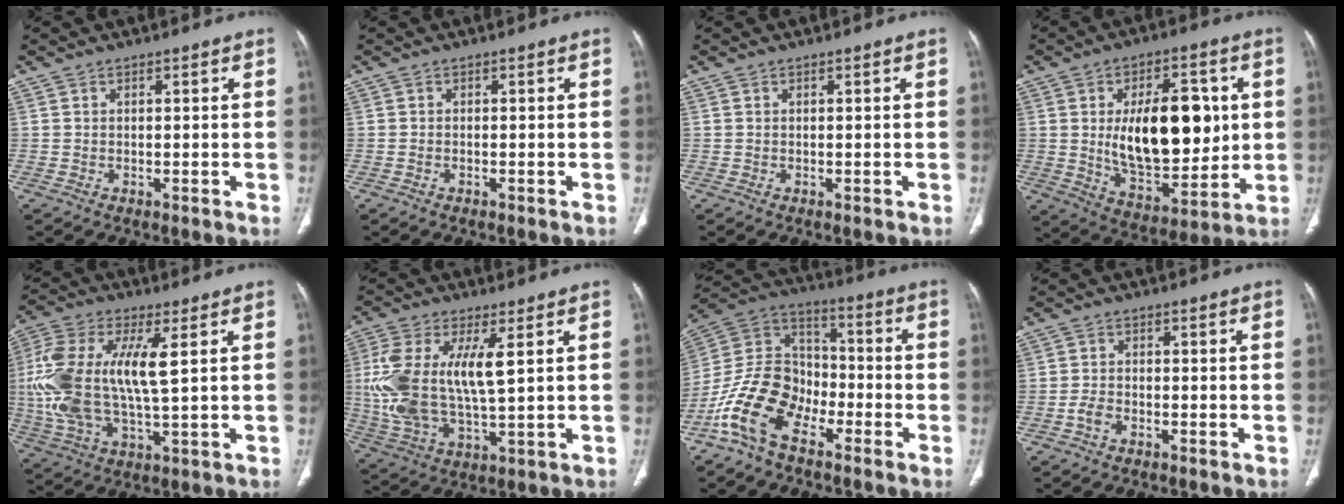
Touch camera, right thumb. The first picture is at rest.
{"total": 0.0}
{"total": 0.0}
{"total": 20.3, "force": [2.2, 10.7, 17.1], "torque": [-0.223, -0.015, 0.045]}
{"total": 18.0, "force": [2.7, 7.0, 16.4], "torque": [-0.372, 0.004, 0.049]}
{"total": 16.1, "force": [2.9, 6.5, 14.5], "torque": [-0.323, -0.009, 0.059]}
{"total": 15.1, "force": [-8.6, 9.0, 8.6], "torque": [-0.158, 0.065, -0.178]}
{"total": 2.2, "force": [-1.3, 1.2, 1.3], "torque": [-0.027, 0.011, -0.027]}